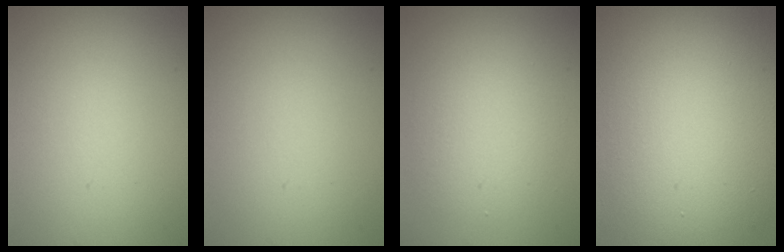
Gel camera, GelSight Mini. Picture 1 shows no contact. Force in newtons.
{"total": 0.0}
{"total": 3.7, "press": 3.7, "slide": 0.4}
{"total": 13.9, "press": 13.9, "slide": 0.7}